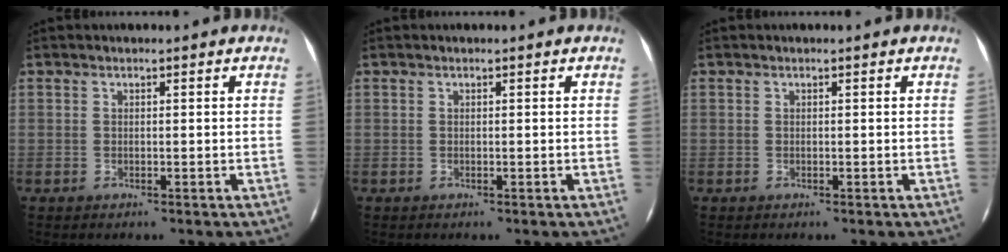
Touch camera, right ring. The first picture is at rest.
{"total": 0.0}
{"total": 0.0}